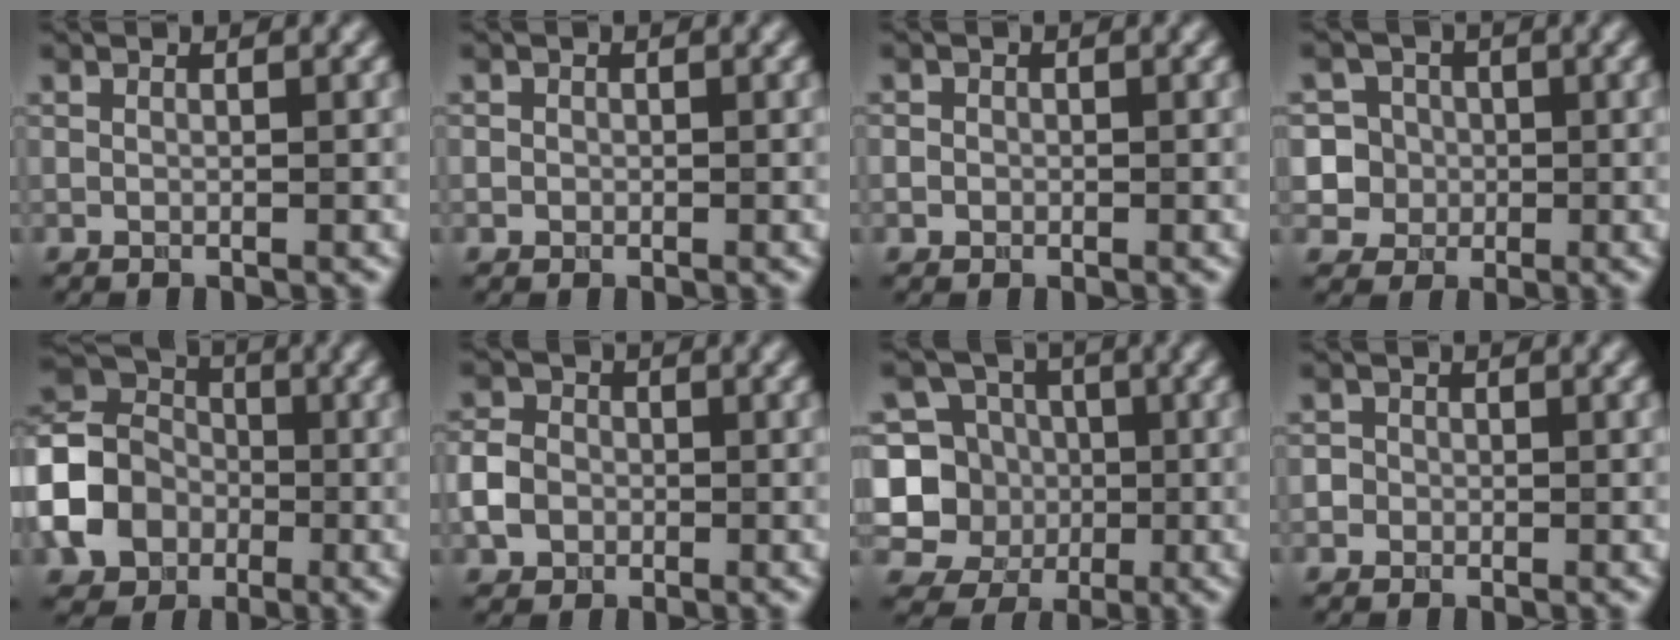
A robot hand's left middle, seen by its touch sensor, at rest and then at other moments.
{"total": 0.6, "force": [0.0, 0.6, 0.1], "torque": [0.005, -0.005, -0.001]}
{"total": 1.0, "force": [0.0, 1.0, 0.2], "torque": [0.007, -0.003, -0.005]}
{"total": 5.6, "force": [0.1, 5.5, 1.2], "torque": [-0.003, 0.028, -0.007]}
{"total": 8.0, "force": [-2.2, 6.7, 3.9], "torque": [-0.087, 0.000, -0.052]}
{"total": 3.1, "force": [-0.8, 2.7, 1.3], "torque": [-0.021, 0.003, -0.020]}
{"total": 8.1, "force": [-0.3, 7.7, 2.4], "torque": [-0.054, 0.028, -0.032]}
{"total": 1.5, "force": [0.0, 1.4, 0.4], "torque": [0.009, 0.004, -0.012]}